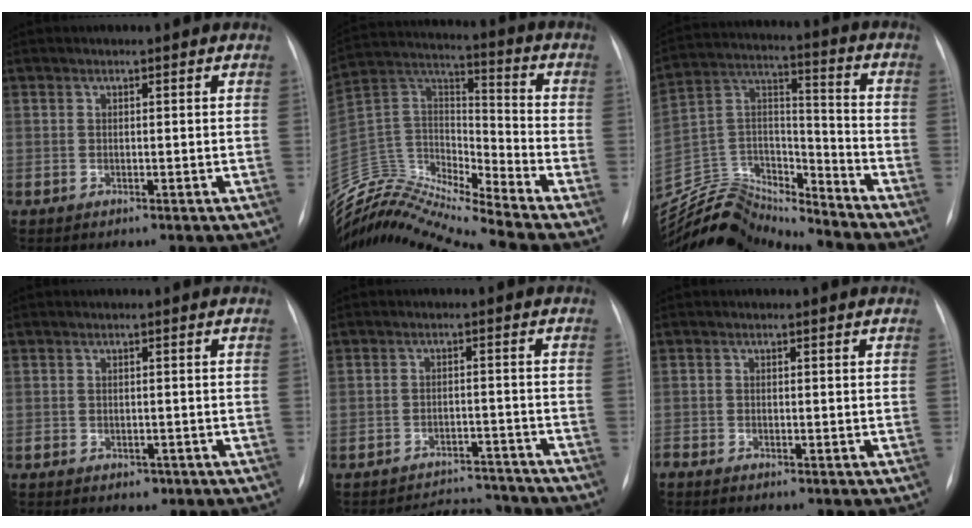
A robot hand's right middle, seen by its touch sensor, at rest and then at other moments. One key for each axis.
{"total": 15.2, "fx": -14.9, "fy": -0.7, "fz": 3.1, "tx": -0.054, "ty": 0.067, "tz": -0.281}
{"total": 15.1, "fx": -15.0, "fy": 1.2, "fz": 1.0, "tx": -0.014, "ty": 0.062, "tz": -0.272}
{"total": 1.6, "fx": -0.8, "fy": 1.2, "fz": 0.6, "tx": -0.007, "ty": 0.004, "tz": -0.007}
{"total": 7.5, "fx": -7.4, "fy": 1.5, "fz": -0.1, "tx": 0.006, "ty": 0.009, "tz": -0.102}
{"total": 1.0, "fx": -1.0, "fy": 0.2, "fz": 0.3, "tx": -0.008, "ty": -0.003, "tz": -0.018}